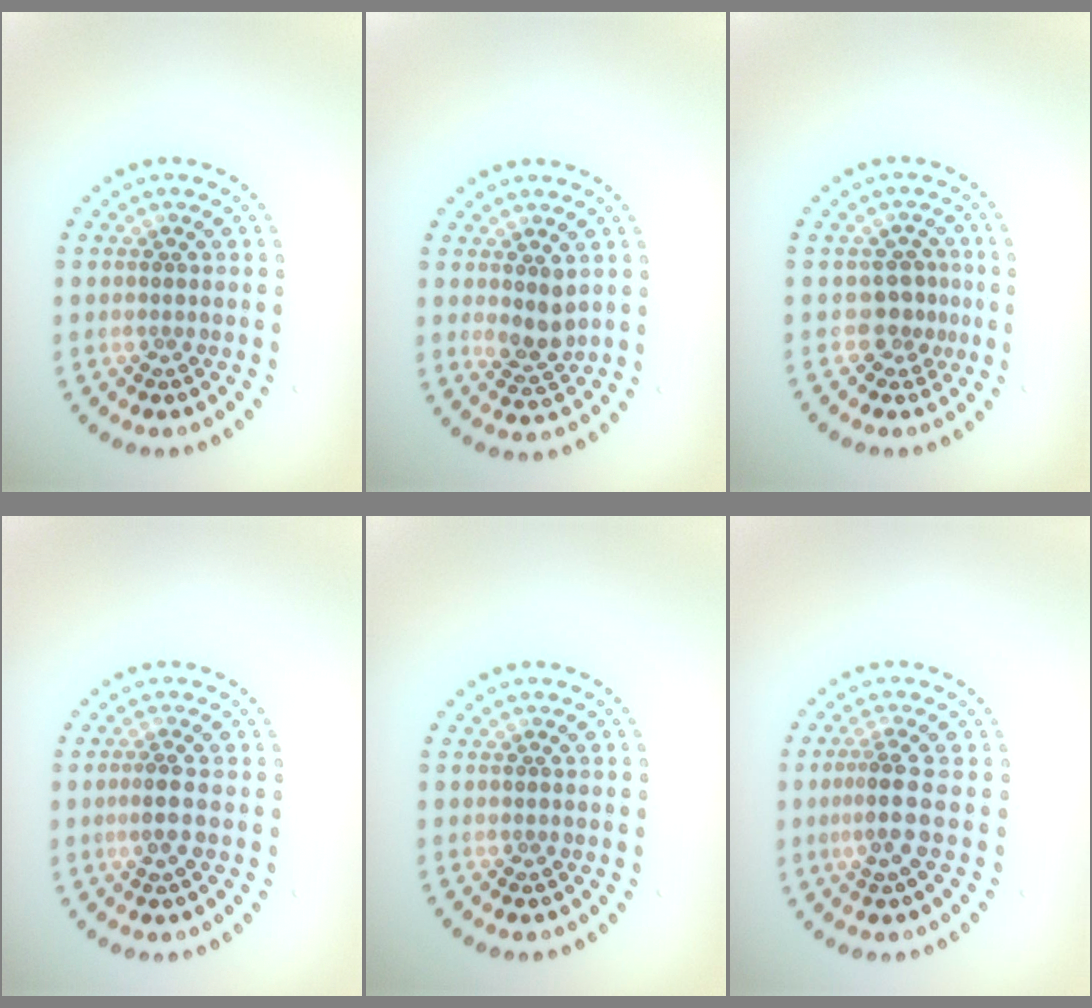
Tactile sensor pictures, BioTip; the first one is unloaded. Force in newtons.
{"total": 2.4, "press": 2.1, "slide": 1.0}
{"total": 2.1, "press": 1.5, "slide": 1.6}
{"total": 1.7, "press": 1.4, "slide": 0.9}
{"total": 0.0}
{"total": 2.4, "press": 1.7, "slide": 1.7}